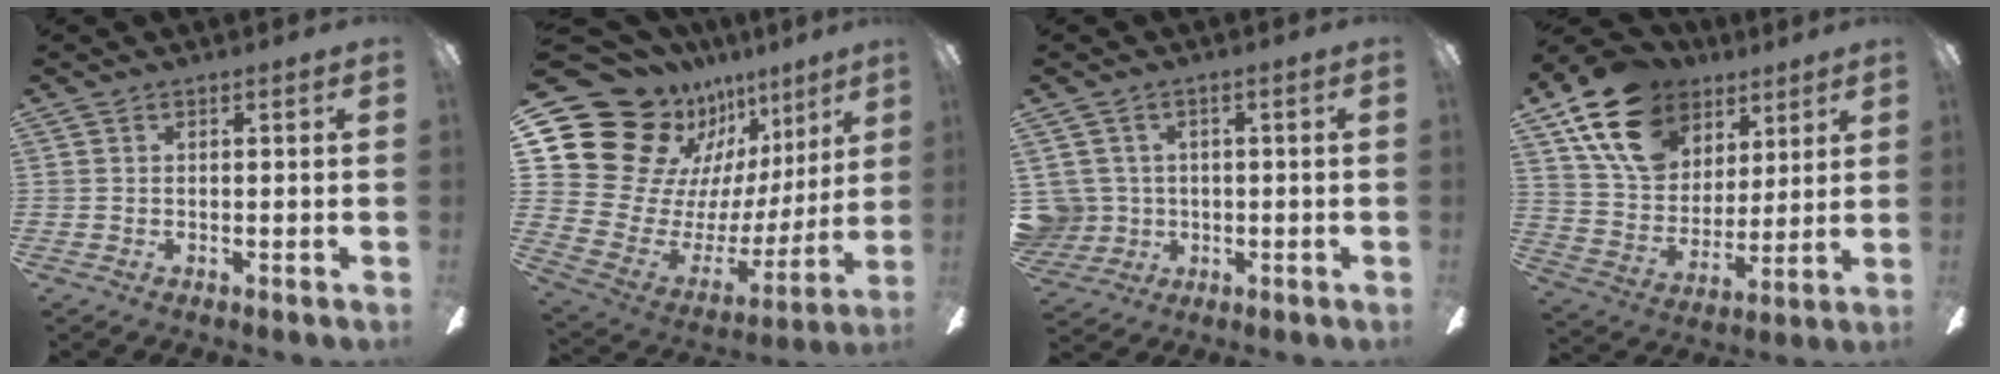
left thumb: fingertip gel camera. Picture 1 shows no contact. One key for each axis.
{"total": 20.8, "fx": 13.9, "fy": 12.7, "fz": 8.8, "tx": -0.182, "ty": -0.112, "tz": 0.276}
{"total": 6.0, "fx": 0.9, "fy": 5.9, "fz": 0.5, "tx": -0.038, "ty": 0.001, "tz": 0.022}
{"total": 18.7, "fx": 10.6, "fy": 13.0, "fz": 8.3, "tx": -0.147, "ty": -0.039, "tz": 0.200}